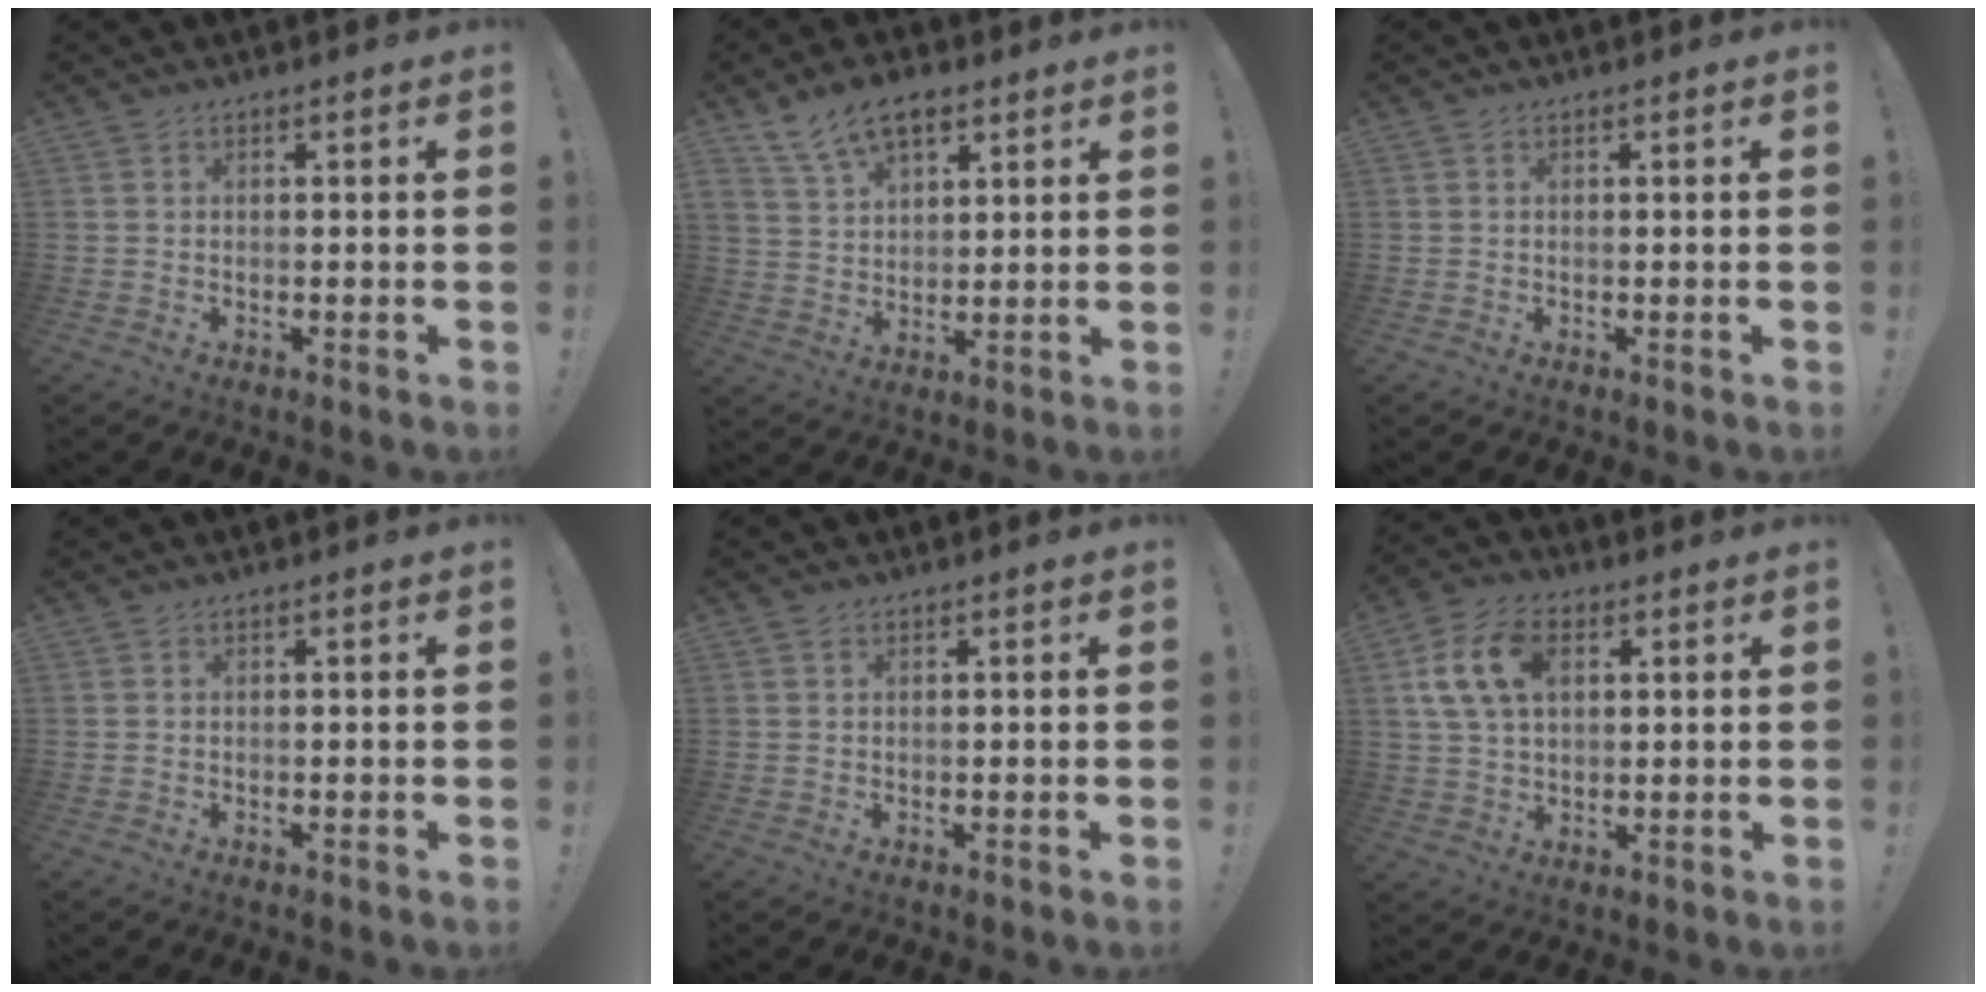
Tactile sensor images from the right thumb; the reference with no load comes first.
{"total": 10.2, "force": [6.7, 5.7, 5.3], "torque": [-0.094, -0.027, 0.130]}
{"total": 0.0}
{"total": 0.0}
{"total": 0.6, "force": [0.4, 0.4, 0.2], "torque": [0.003, -0.002, 0.007]}
{"total": 13.0, "force": [3.8, 8.4, 9.2], "torque": [-0.181, 0.008, 0.075]}